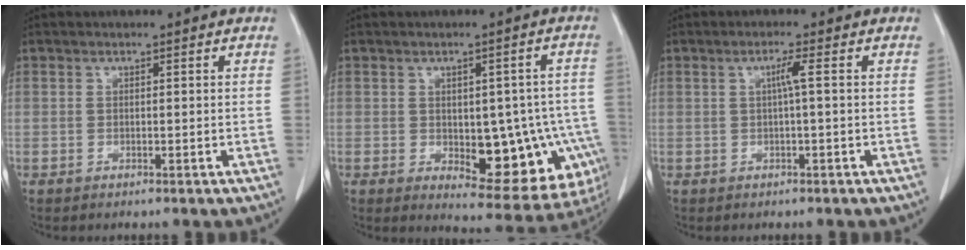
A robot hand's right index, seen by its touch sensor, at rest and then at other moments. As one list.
[{"total": 14.8, "force": [-3.0, 6.8, 12.8], "torque": [-0.122, 0.015, -0.017]}, {"total": 1.9, "force": [0.2, -0.4, 1.9], "torque": [-0.034, 0.002, 0.004]}]